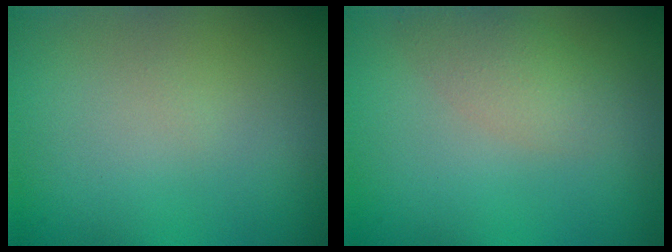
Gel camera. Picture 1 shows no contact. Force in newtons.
{"total": 2.3, "press": 2.3, "slide": 0.1}